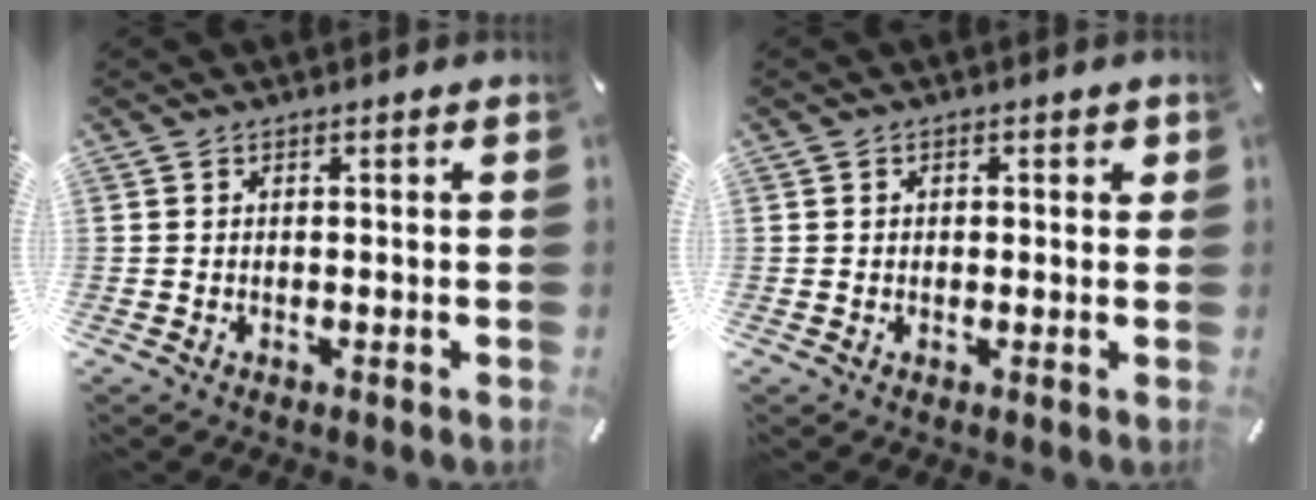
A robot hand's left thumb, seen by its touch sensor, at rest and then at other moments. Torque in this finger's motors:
{"motor_torque": [0.08, -0.23, -0.03, 0.04, -0.02]}